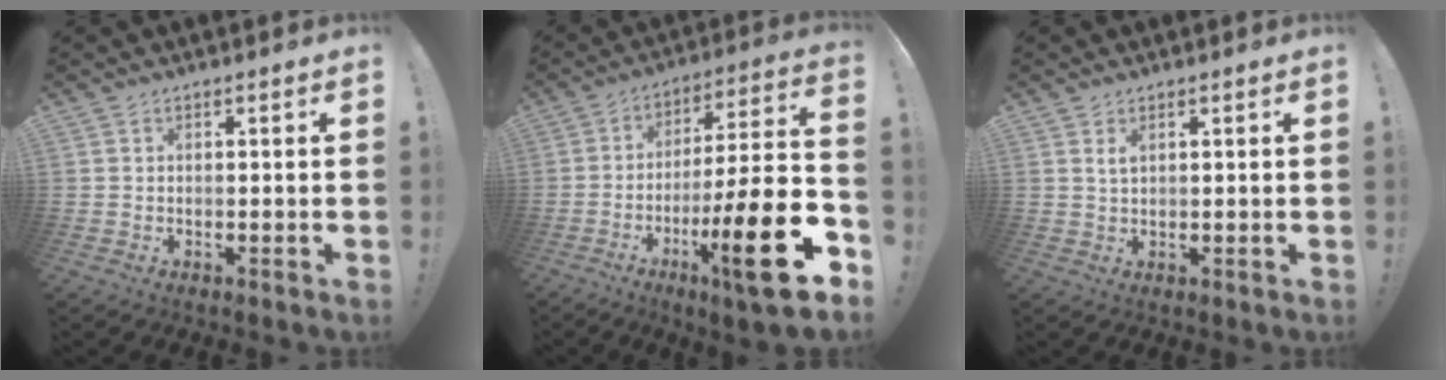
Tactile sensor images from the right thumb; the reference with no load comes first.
{"total": 22.9, "force": [-10.0, 3.1, 20.3], "torque": [-0.305, 0.042, -0.165]}
{"total": 1.7, "force": [0.9, 0.7, 1.3], "torque": [-0.023, -0.002, 0.015]}